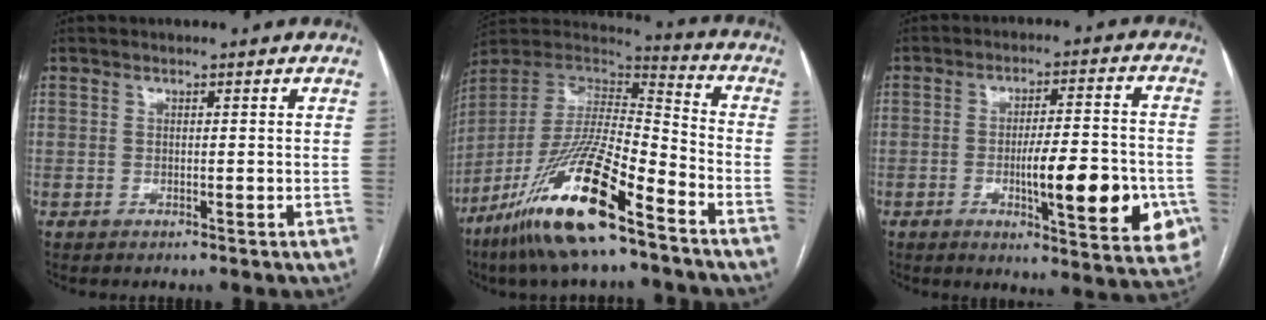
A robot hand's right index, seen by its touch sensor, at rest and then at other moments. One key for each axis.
{"total": 20.4, "fx": -12.8, "fy": 3.1, "fz": 15.5, "tx": -0.319, "ty": -0.033, "tz": -0.240}
{"total": 15.5, "fx": -3.8, "fy": 3.1, "fz": 14.6, "tx": -0.178, "ty": 0.001, "tz": -0.045}